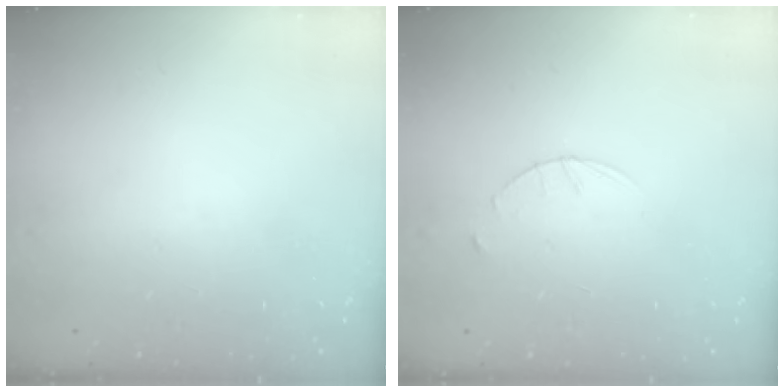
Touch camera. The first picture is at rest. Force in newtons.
{"total": 3.6, "press": 3.5, "slide": 0.4}